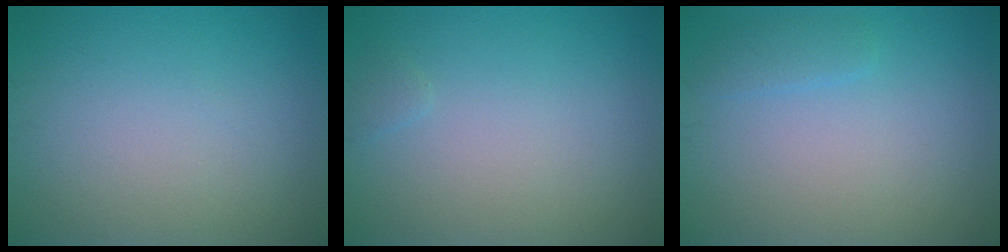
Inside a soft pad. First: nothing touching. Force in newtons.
{"total": 0.6, "press": 0.6, "slide": 0.1}
{"total": 1.2, "press": 1.2, "slide": 0.2}